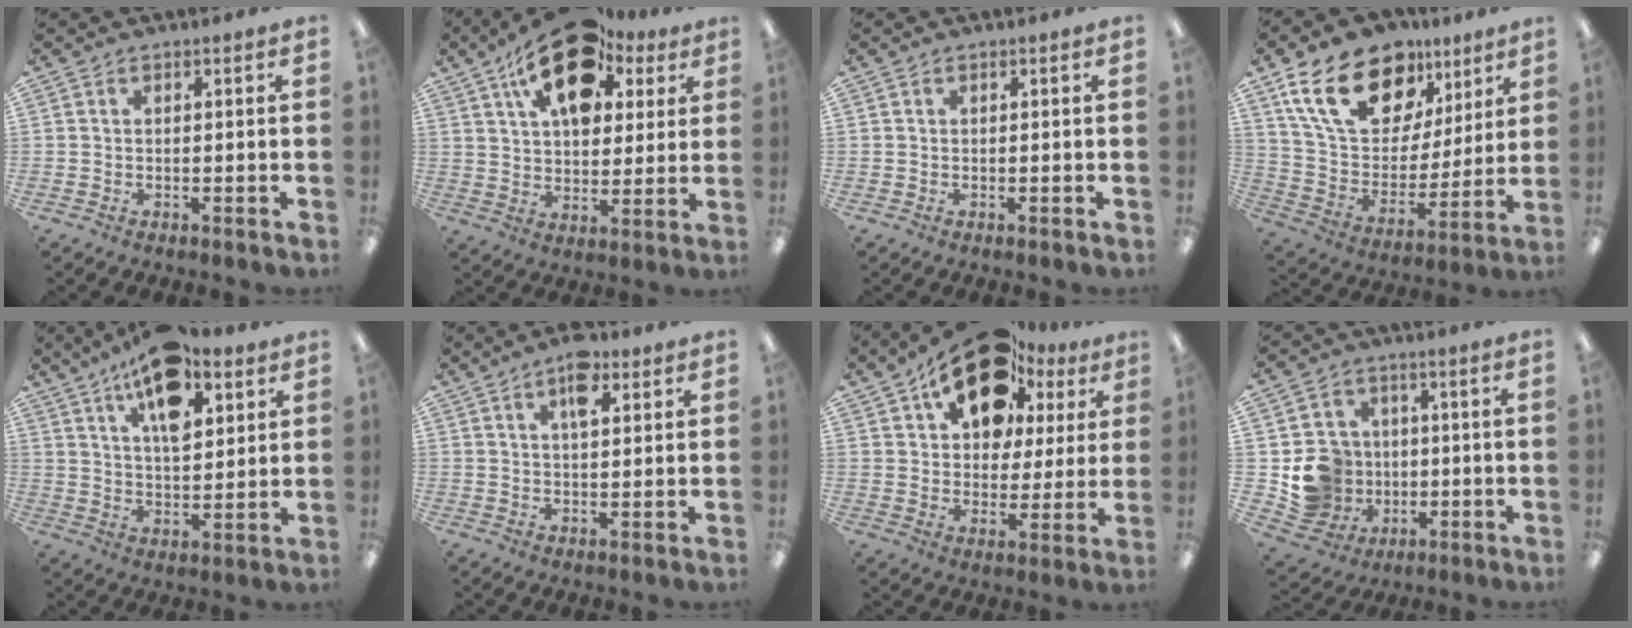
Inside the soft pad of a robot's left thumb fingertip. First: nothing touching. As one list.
[{"total": 18.7, "force": [10.7, 10.1, 11.4], "torque": [-0.183, -0.041, 0.186]}, {"total": 0.0}, {"total": 21.4, "force": [12.9, 12.5, 11.6], "torque": [-0.203, -0.056, 0.233]}, {"total": 15.2, "force": [9.6, 7.1, 9.4], "torque": [-0.150, -0.039, 0.165]}, {"total": 7.5, "force": [4.2, 3.4, 5.2], "torque": [-0.070, -0.013, 0.066]}, {"total": 18.9, "force": [12.2, 10.5, 9.9], "torque": [-0.166, -0.061, 0.215]}, {"total": 10.9, "force": [-0.9, 10.5, 2.6], "torque": [-0.058, 0.017, 0.002]}]